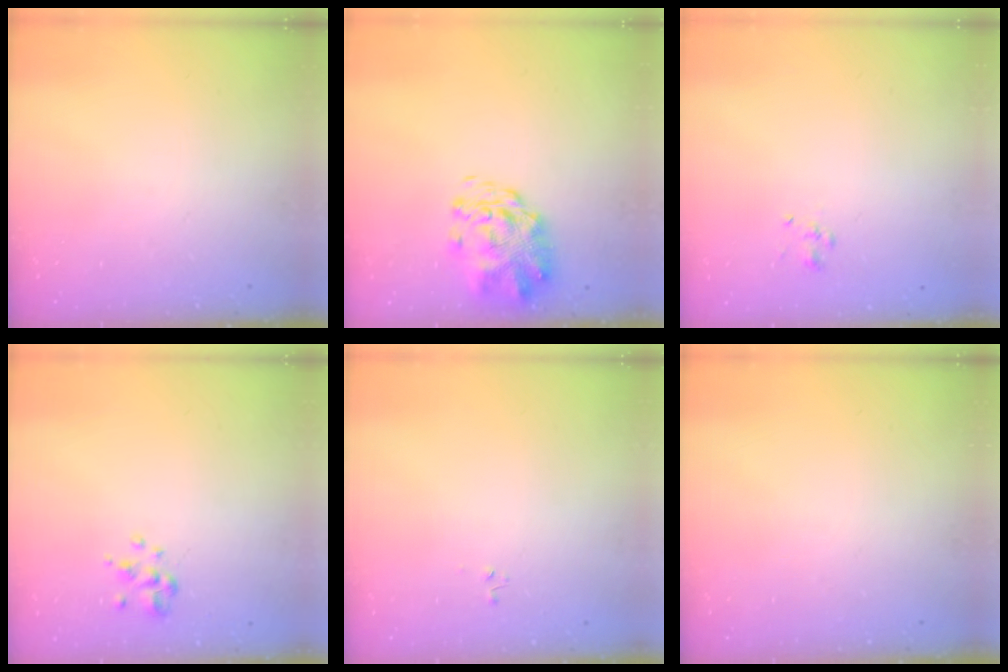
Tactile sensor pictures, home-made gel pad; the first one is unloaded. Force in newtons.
{"total": 3.6, "press": 3.5, "slide": 1.1}
{"total": 0.9, "press": 0.7, "slide": 0.6}
{"total": 2.2, "press": 2.1, "slide": 0.7}
{"total": 0.0}
{"total": 0.0}